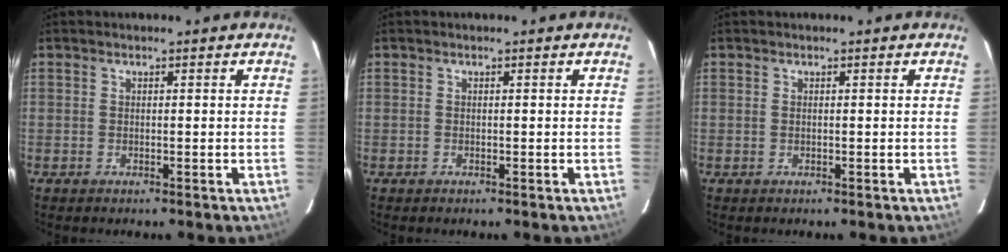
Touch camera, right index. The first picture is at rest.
{"total": 0.0}
{"total": 0.0}